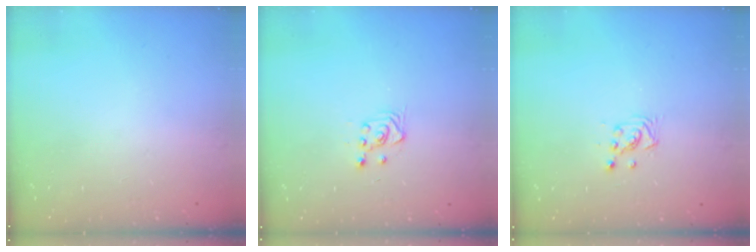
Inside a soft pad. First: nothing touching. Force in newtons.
{"total": 3.0, "press": 2.8, "slide": 1.0}
{"total": 3.0, "press": 2.9, "slide": 0.5}